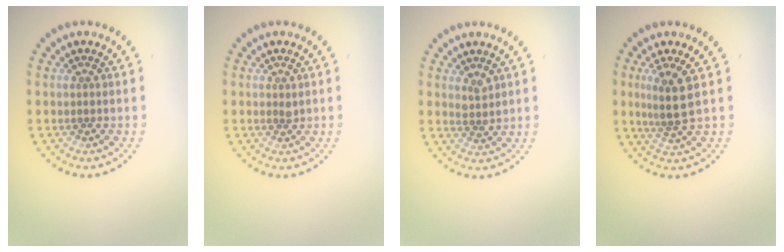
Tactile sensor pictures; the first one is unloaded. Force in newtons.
{"total": 0.6, "press": 0.4, "slide": 0.4}
{"total": 1.4, "press": 1.1, "slide": 0.8}
{"total": 2.9, "press": 2.4, "slide": 1.7}